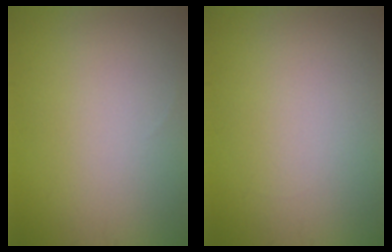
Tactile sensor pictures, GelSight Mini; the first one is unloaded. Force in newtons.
{"total": 0.0}